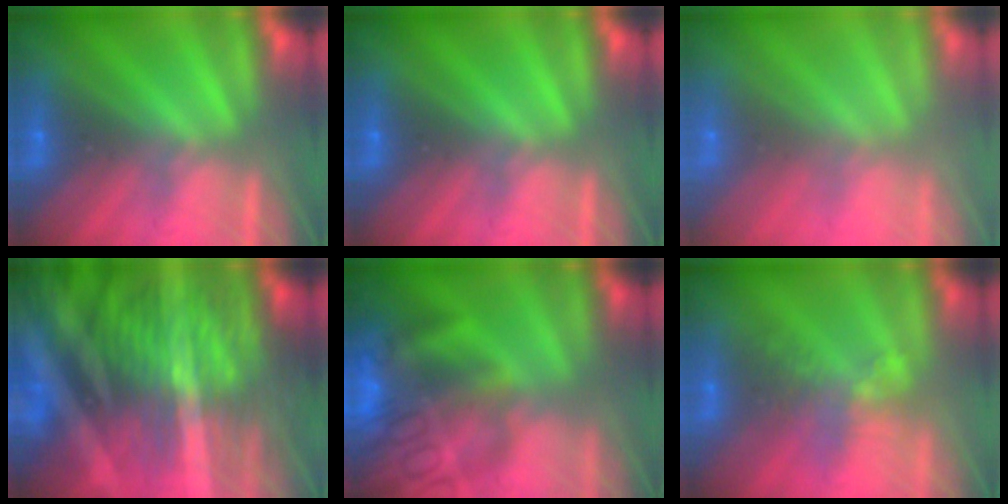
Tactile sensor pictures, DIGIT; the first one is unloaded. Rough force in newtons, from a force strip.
{"total": 0.0}
{"total": 7.6}
{"total": 8.7}
{"total": 7.4}
{"total": 2.6}